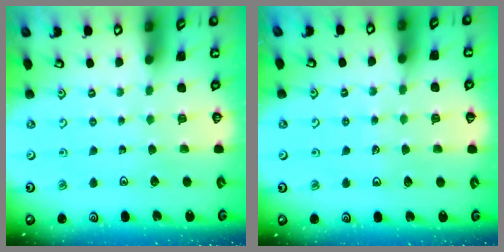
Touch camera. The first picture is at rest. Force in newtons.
{"total": 4.8, "press": 4.7, "slide": 0.6}